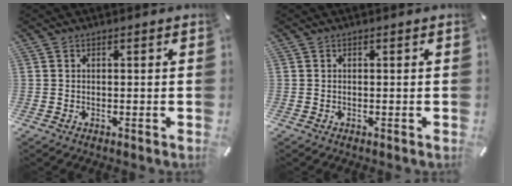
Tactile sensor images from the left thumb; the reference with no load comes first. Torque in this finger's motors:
{"motor_torque": [-0.03, 0.15, -0.05, -0.11, 0.00]}